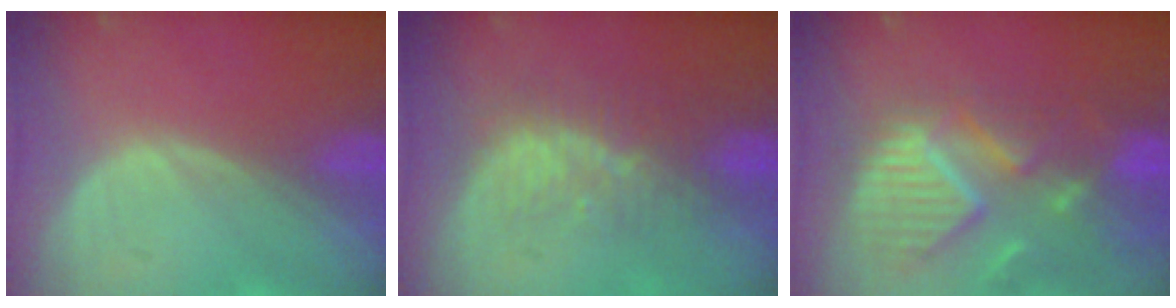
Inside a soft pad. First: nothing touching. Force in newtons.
{"total": 8.1, "press": 7.0, "slide": 4.0}
{"total": 12.1, "press": 10.5, "slide": 6.0}